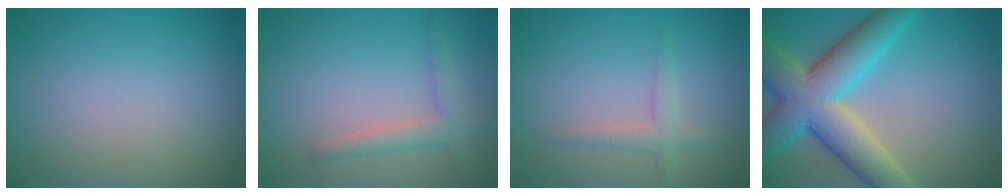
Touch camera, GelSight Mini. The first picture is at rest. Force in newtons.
{"total": 2.5, "press": 2.5, "slide": 0.1}
{"total": 1.9, "press": 1.9, "slide": 0.1}
{"total": 8.9, "press": 8.8, "slide": 0.8}